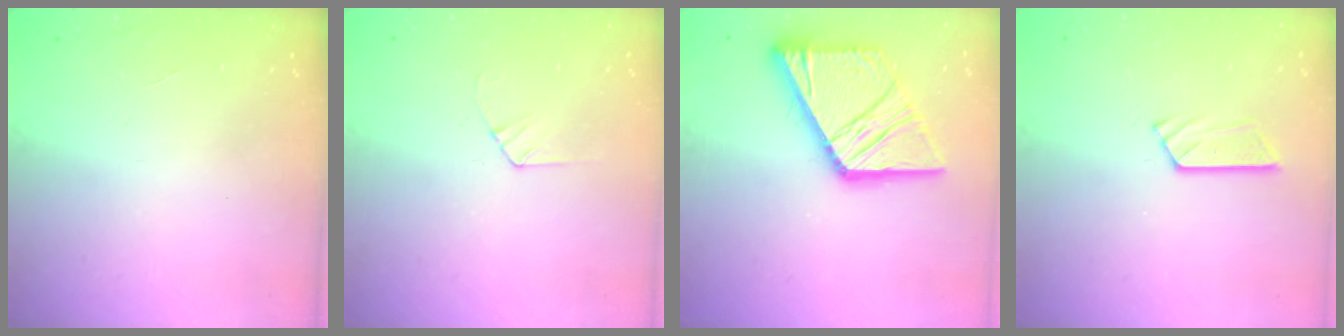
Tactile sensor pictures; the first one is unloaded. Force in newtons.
{"total": 5.6, "press": 5.6, "slide": 0.5}
{"total": 19.7, "press": 19.6, "slide": 2.3}
{"total": 4.9, "press": 4.9, "slide": 0.3}